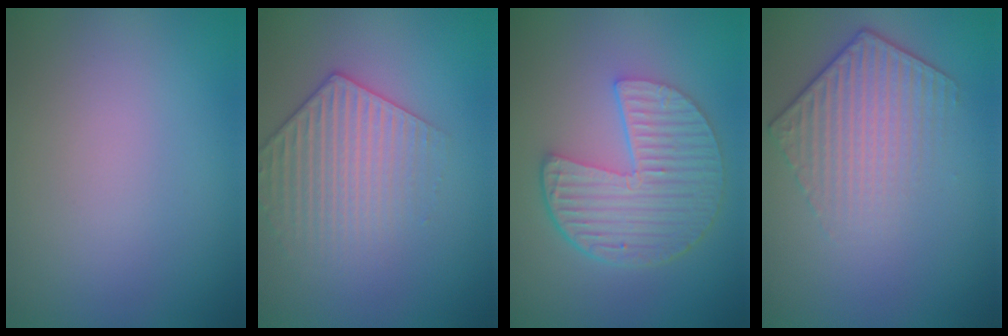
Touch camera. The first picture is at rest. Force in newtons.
{"total": 3.2, "press": 3.1, "slide": 0.9}
{"total": 6.2, "press": 4.4, "slide": 4.3}
{"total": 4.5, "press": 3.2, "slide": 3.1}